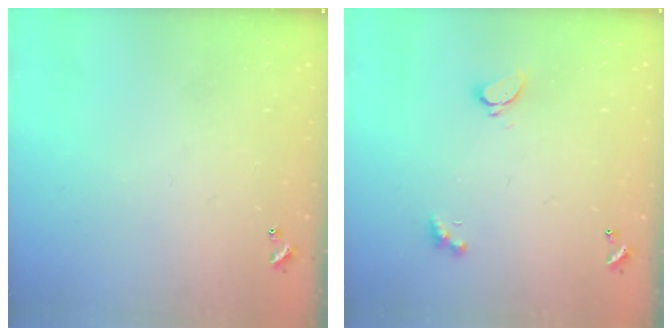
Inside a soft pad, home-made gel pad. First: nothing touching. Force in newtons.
{"total": 1.7, "press": 1.7, "slide": 0.3}